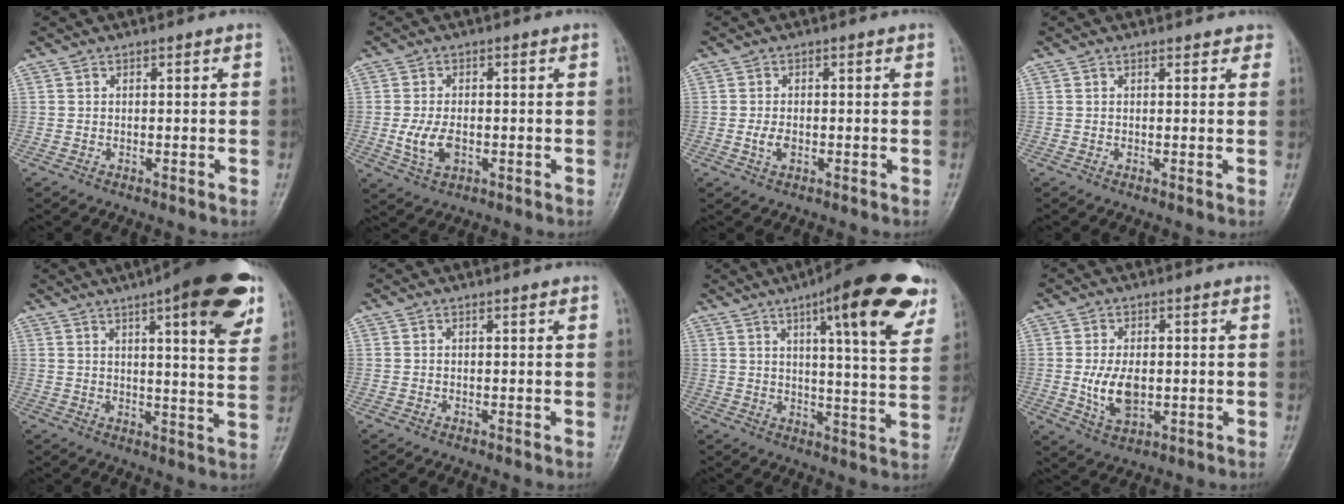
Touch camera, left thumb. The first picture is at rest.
{"total": 5.7, "force": [-1.1, 3.5, 4.4], "torque": [-0.087, -0.002, -0.018]}
{"total": 2.4, "force": [-0.6, 1.5, 1.8], "torque": [-0.034, 0.002, -0.012]}
{"total": 1.9, "force": [1.5, 1.1, 0.3], "torque": [0.020, -0.004, 0.006]}
{"total": 17.3, "force": [9.0, 4.1, 14.2], "torque": [-0.159, -0.033, 0.115]}
{"total": 0.0}
{"total": 19.4, "force": [10.3, 4.3, 15.8], "torque": [-0.181, -0.033, 0.137]}
{"total": 7.4, "force": [-0.4, 4.5, 5.9], "torque": [-0.104, -0.007, -0.001]}